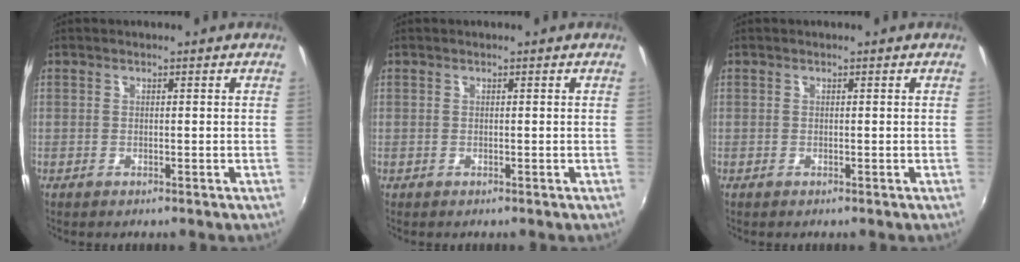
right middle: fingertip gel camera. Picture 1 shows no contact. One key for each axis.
{"total": 0.0}
{"total": 0.0}